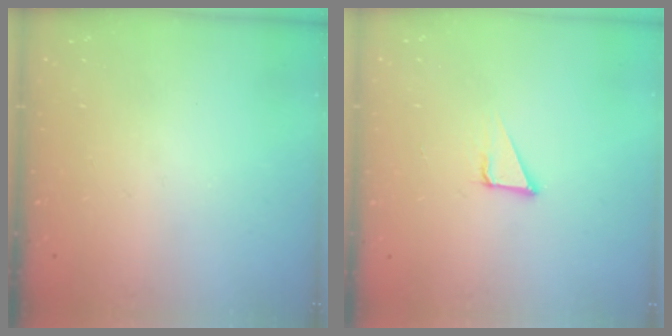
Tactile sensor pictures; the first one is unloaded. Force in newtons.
{"total": 3.3, "press": 3.3, "slide": 0.1}